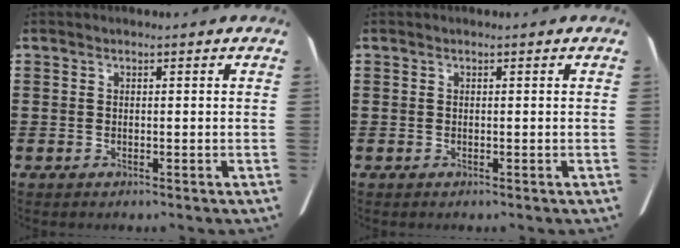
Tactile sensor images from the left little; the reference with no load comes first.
{"total": 0.0}